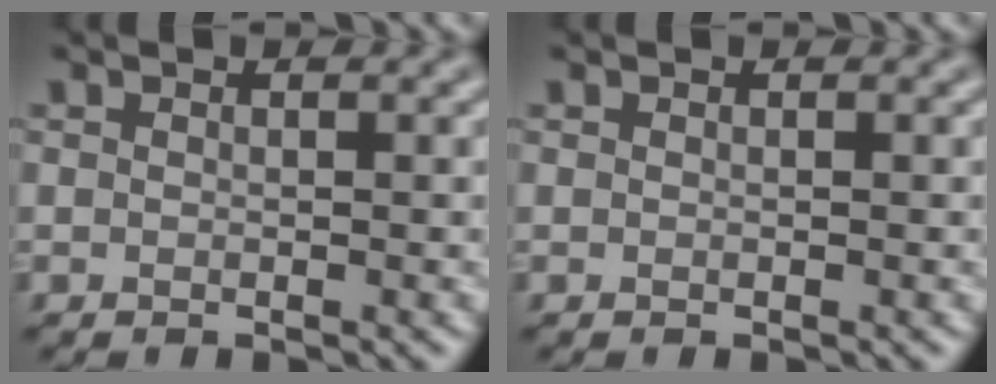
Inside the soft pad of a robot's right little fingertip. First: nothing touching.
{"total": 0.0}